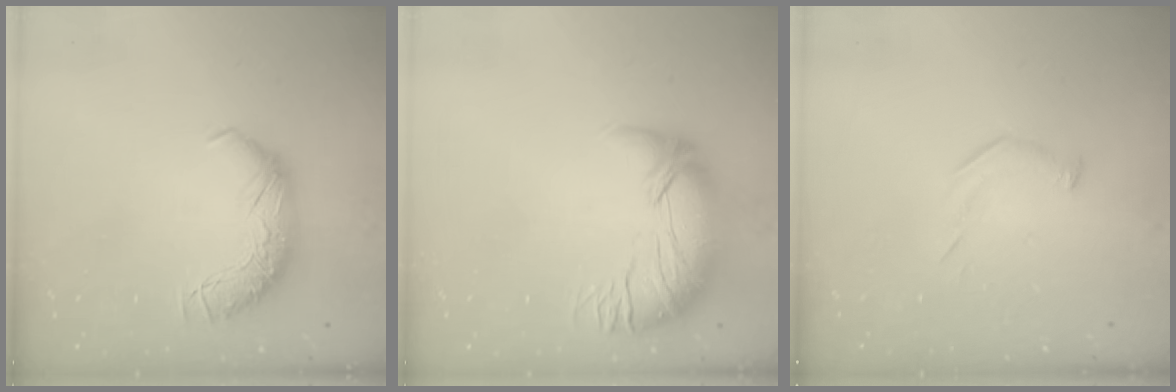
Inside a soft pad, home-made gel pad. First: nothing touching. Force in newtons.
{"total": 2.5, "press": 0.1, "slide": 2.5}
{"total": 6.8, "press": 6.8, "slide": 0.9}